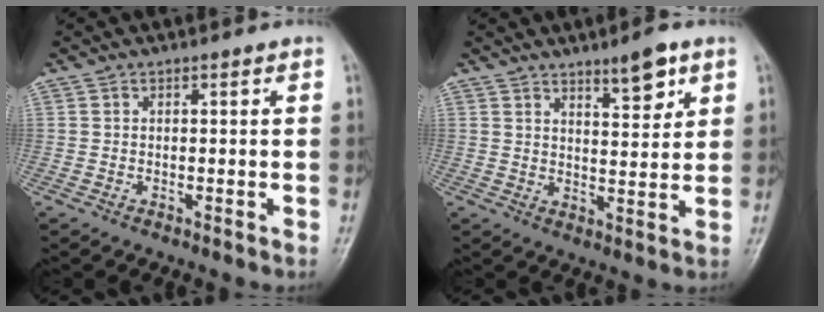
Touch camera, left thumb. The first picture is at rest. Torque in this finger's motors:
{"motor_torque": [-0.19, 0.13, -0.19, -0.13, 0.13]}